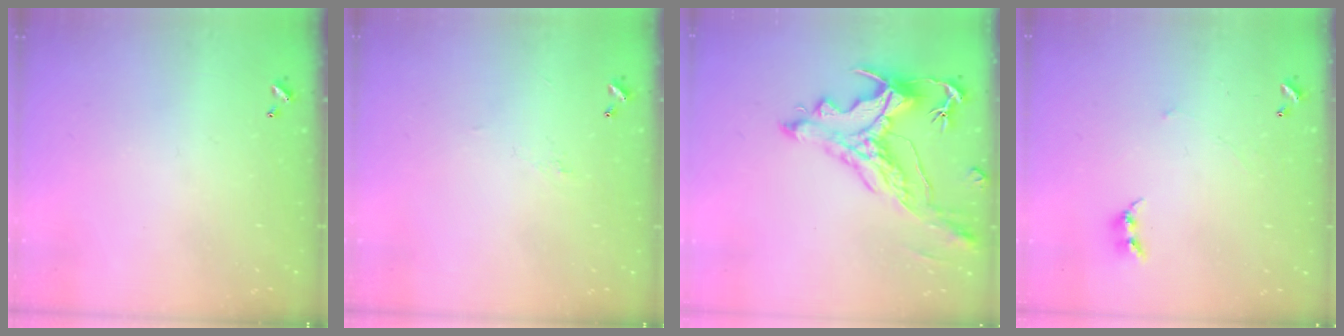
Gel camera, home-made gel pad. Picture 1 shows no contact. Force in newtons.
{"total": 1.6, "press": 1.5, "slide": 0.5}
{"total": 2.9, "press": 2.6, "slide": 1.5}
{"total": 2.7, "press": 2.7, "slide": 0.3}